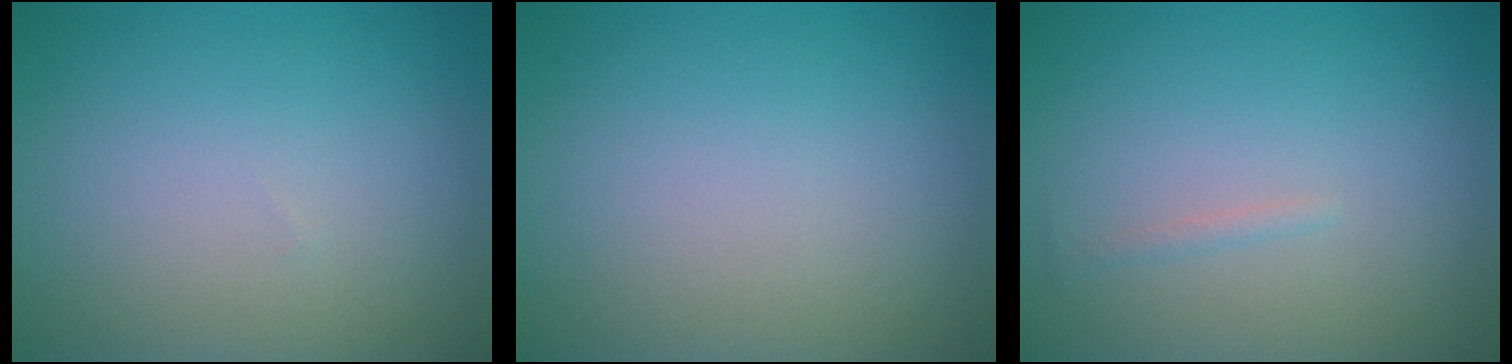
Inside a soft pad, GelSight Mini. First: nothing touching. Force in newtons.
{"total": 0.0}
{"total": 0.6, "press": 0.6, "slide": 0.0}